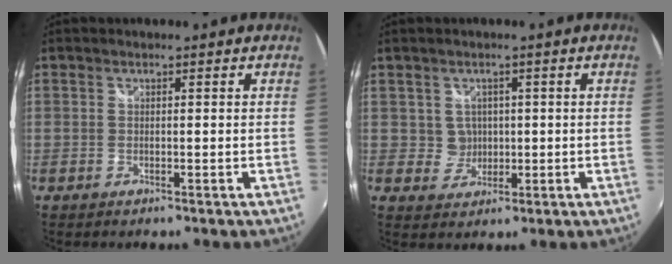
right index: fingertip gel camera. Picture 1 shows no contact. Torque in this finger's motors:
{"motor_torque": [-0.10, 0.20, 0.04, -0.01]}